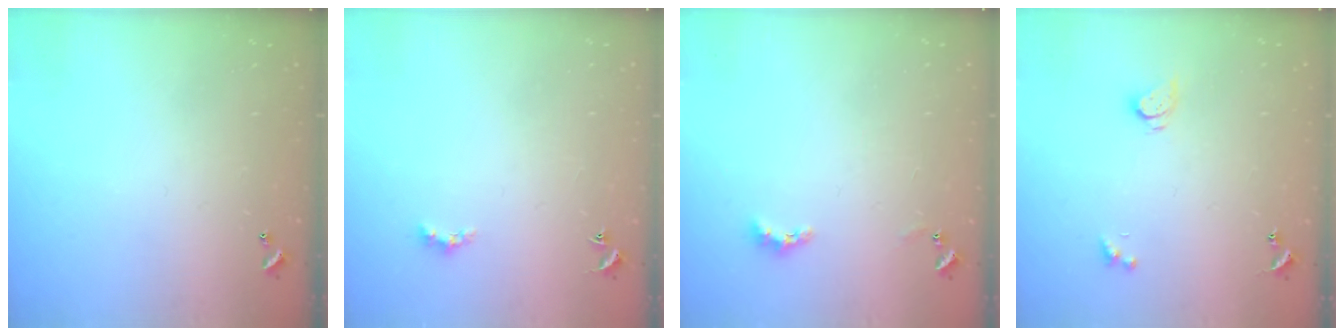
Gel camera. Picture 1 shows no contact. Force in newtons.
{"total": 2.2, "press": 2.1, "slide": 0.5}
{"total": 3.7, "press": 3.6, "slide": 0.9}
{"total": 2.6, "press": 2.5, "slide": 0.3}